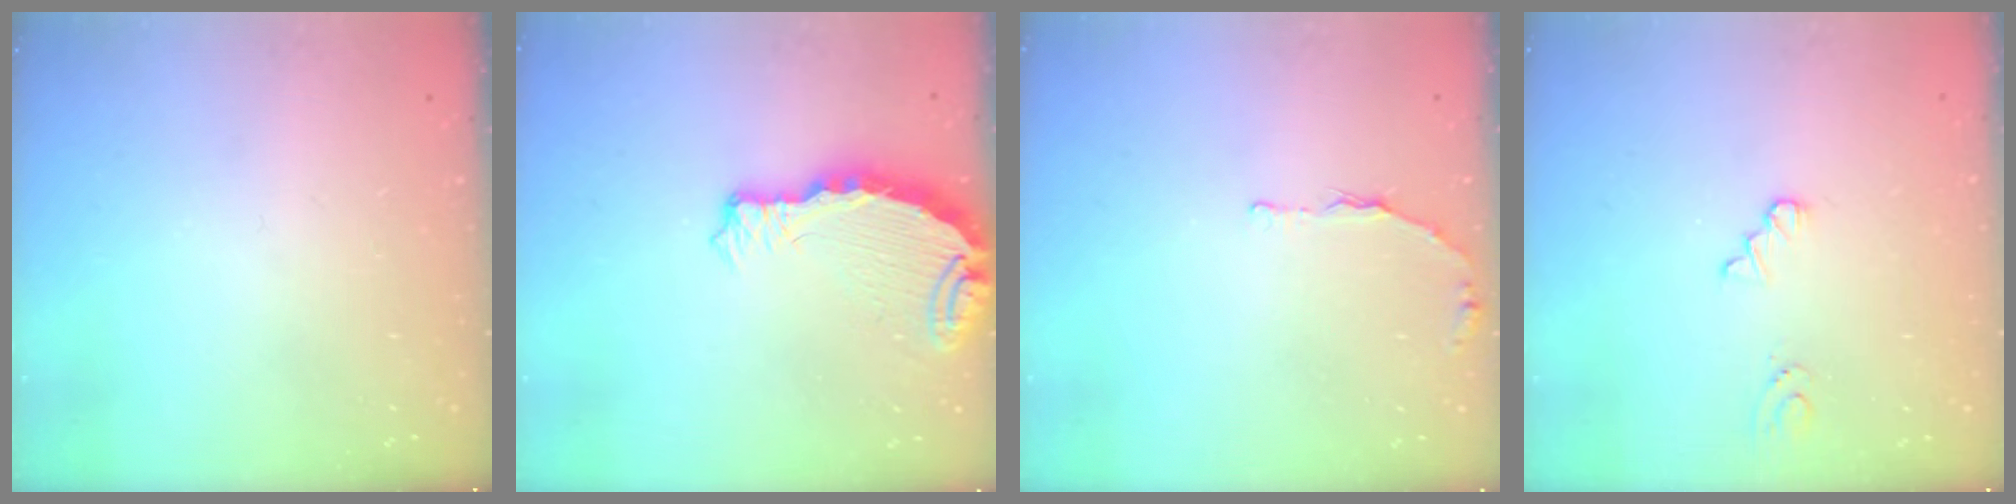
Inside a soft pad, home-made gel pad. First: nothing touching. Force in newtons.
{"total": 7.9, "press": 7.9, "slide": 0.9}
{"total": 4.5, "press": 3.3, "slide": 3.1}
{"total": 1.1, "press": 1.1, "slide": 0.2}